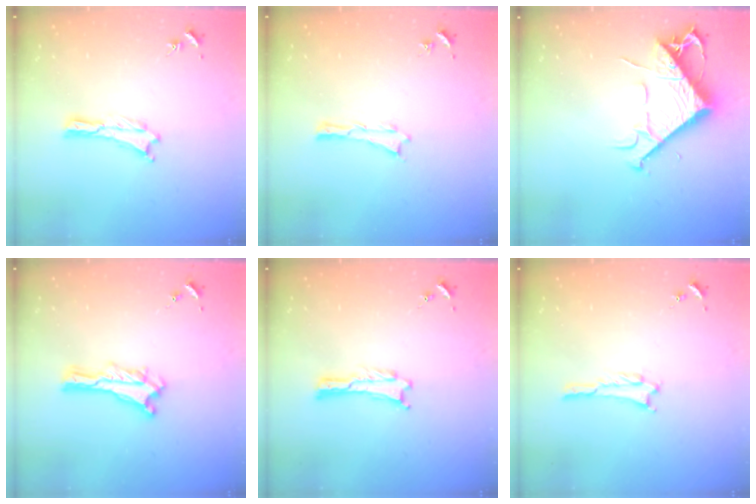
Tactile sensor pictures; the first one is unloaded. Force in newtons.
{"total": 0.0}
{"total": 9.2, "press": 9.1, "slide": 1.2}
{"total": 0.0}
{"total": 0.0}
{"total": 0.6, "press": 0.6, "slide": 0.1}